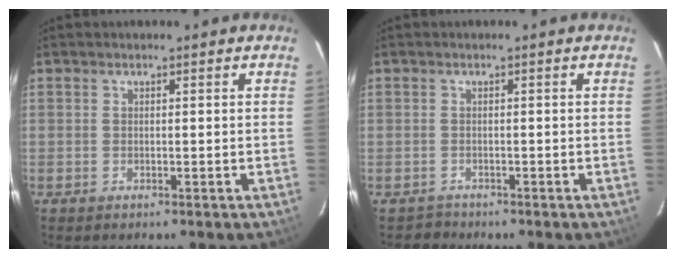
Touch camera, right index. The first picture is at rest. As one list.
[{"total": 1.8, "force": [-1.2, 1.1, -0.6], "torque": [0.007, 0.008, -0.019]}]